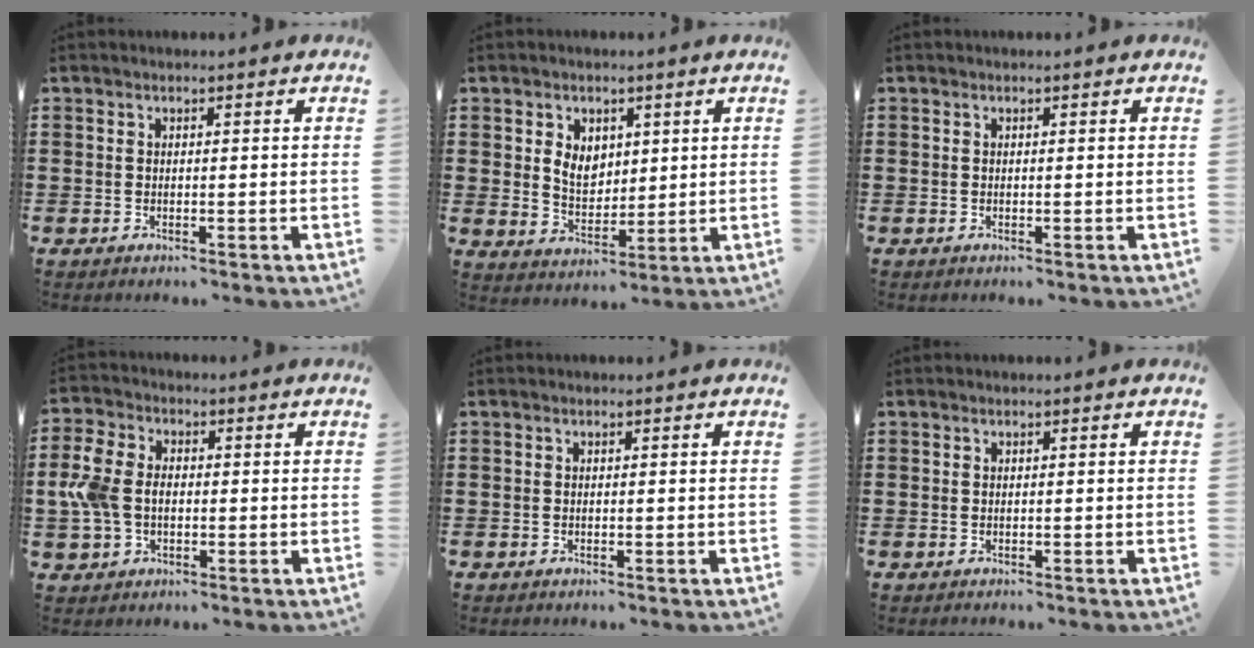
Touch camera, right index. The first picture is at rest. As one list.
[{"total": 4.7, "force": [1.6, 3.5, 2.6], "torque": [-0.055, 0.007, 0.028]}, {"total": 0.0}, {"total": 6.1, "force": [-0.6, 4.4, 4.2], "torque": [-0.125, -0.001, -0.024]}, {"total": 0.0}, {"total": 0.0}]